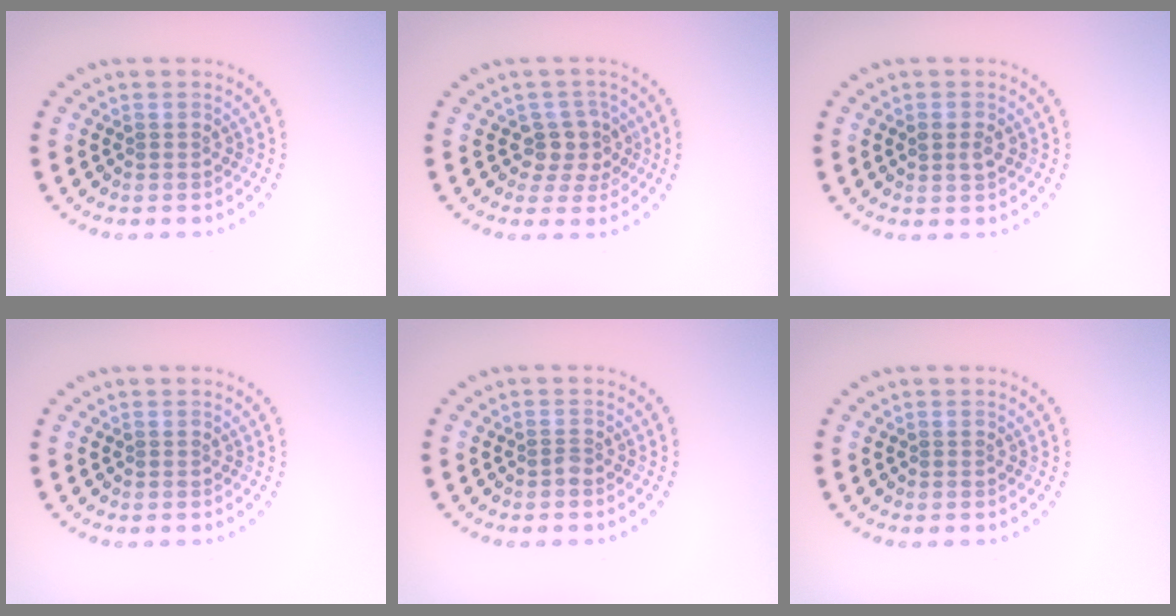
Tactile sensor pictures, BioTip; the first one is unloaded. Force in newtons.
{"total": 2.7, "press": 2.2, "slide": 1.5}
{"total": 1.4, "press": 1.4, "slide": 0.1}
{"total": 0.0}
{"total": 0.6, "press": 0.4, "slide": 0.4}
{"total": 0.0}